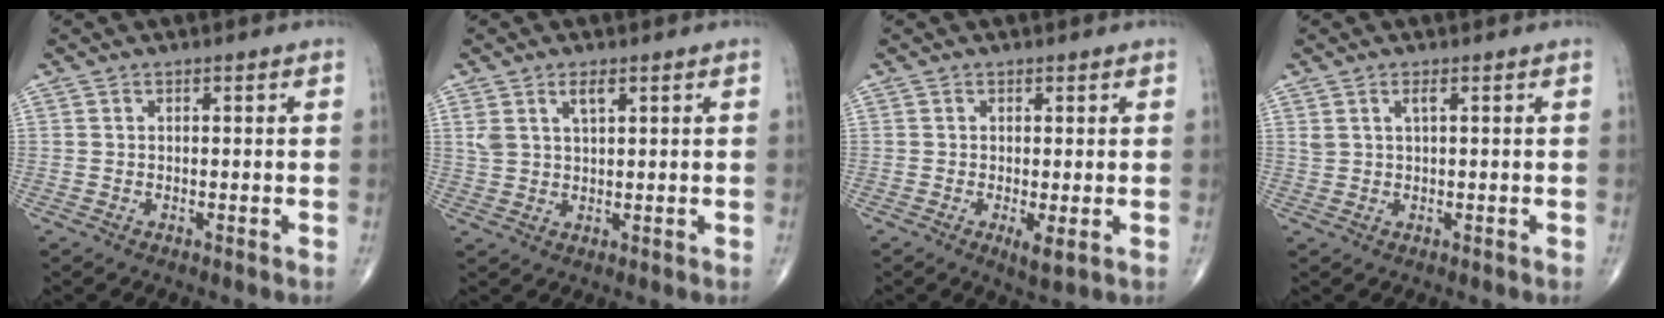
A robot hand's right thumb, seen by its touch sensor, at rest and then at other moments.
{"total": 4.0, "force": [2.1, 1.7, 2.9], "torque": [-0.057, -0.002, 0.045]}
{"total": 2.6, "force": [-0.5, 0.6, 2.5], "torque": [-0.047, -0.011, -0.008]}
{"total": 1.8, "force": [0.9, 0.4, 1.5], "torque": [-0.038, 0.003, 0.022]}